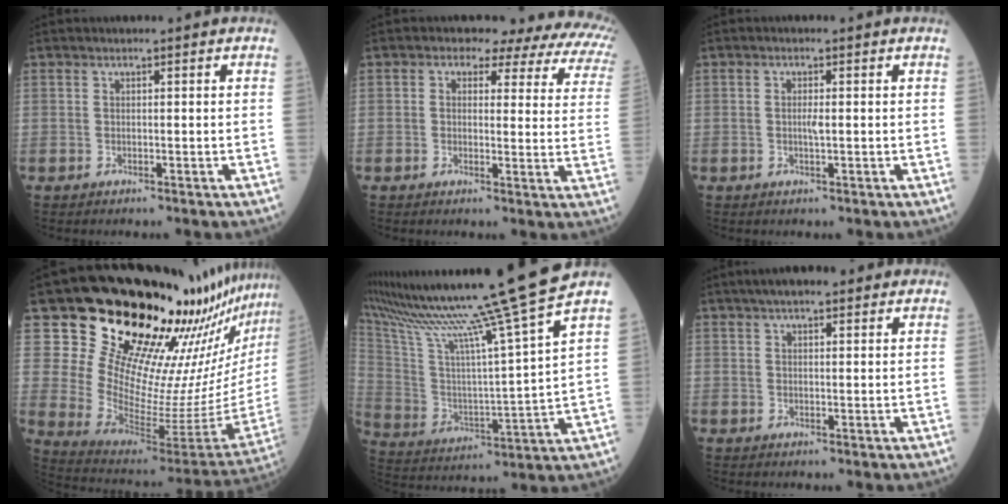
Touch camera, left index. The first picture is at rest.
{"total": 13.1, "force": [9.5, 5.7, 6.9], "torque": [-0.068, 0.013, 0.084]}
{"total": 1.3, "force": [0.0, 0.1, 1.3], "torque": [-0.028, 0.000, 0.004]}
{"total": 26.7, "force": [22.0, 3.6, 14.7], "torque": [-0.224, -0.110, 0.322]}
{"total": 23.6, "force": [19.7, -3.7, 12.5], "torque": [-0.234, -0.058, 0.324]}
{"total": 6.6, "force": [5.0, 1.8, 4.0], "torque": [-0.057, 0.035, 0.080]}